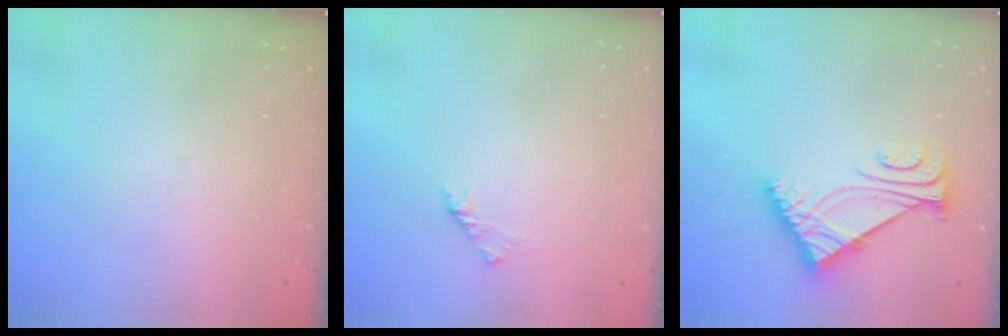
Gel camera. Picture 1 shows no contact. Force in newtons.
{"total": 1.6, "press": 1.4, "slide": 0.6}
{"total": 6.7, "press": 6.7, "slide": 0.8}